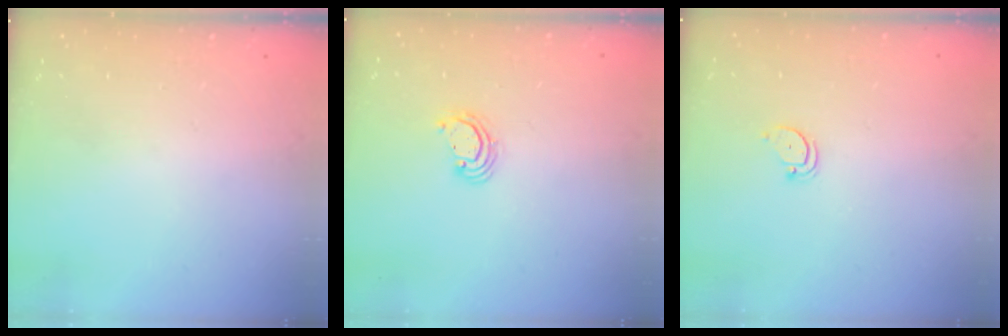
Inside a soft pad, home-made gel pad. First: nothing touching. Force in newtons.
{"total": 2.6, "press": 2.6, "slide": 0.1}
{"total": 2.6, "press": 2.6, "slide": 0.0}